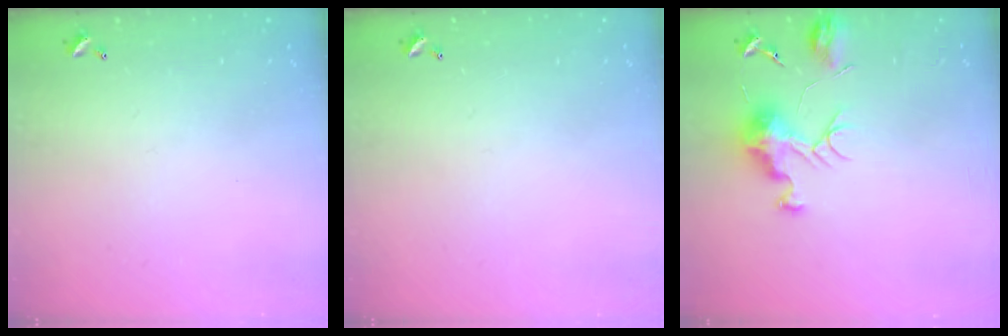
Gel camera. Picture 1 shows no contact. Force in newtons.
{"total": 0.0}
{"total": 8.7, "press": 8.7, "slide": 0.7}